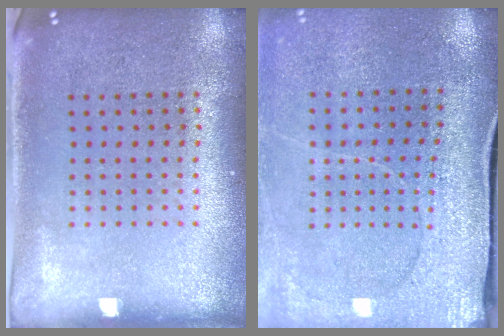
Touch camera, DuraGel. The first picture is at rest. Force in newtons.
{"total": 2.9, "press": 2.8, "slide": 0.7}